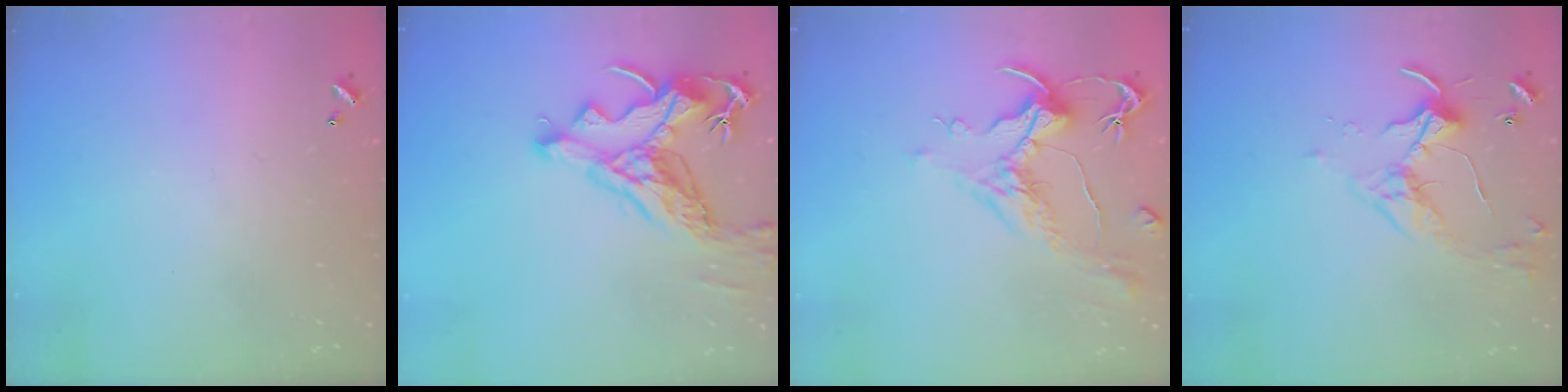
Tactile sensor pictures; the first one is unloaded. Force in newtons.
{"total": 9.9, "press": 9.7, "slide": 1.9}
{"total": 1.6, "press": 0.8, "slide": 1.5}
{"total": 3.6, "press": 3.5, "slide": 0.7}